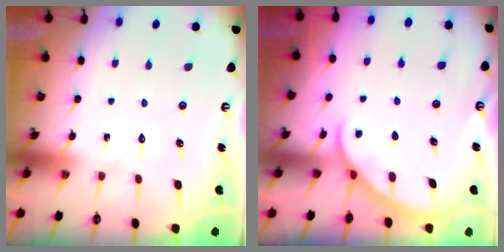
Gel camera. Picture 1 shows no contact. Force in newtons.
{"total": 2.0, "press": 2.0, "slide": 0.2}